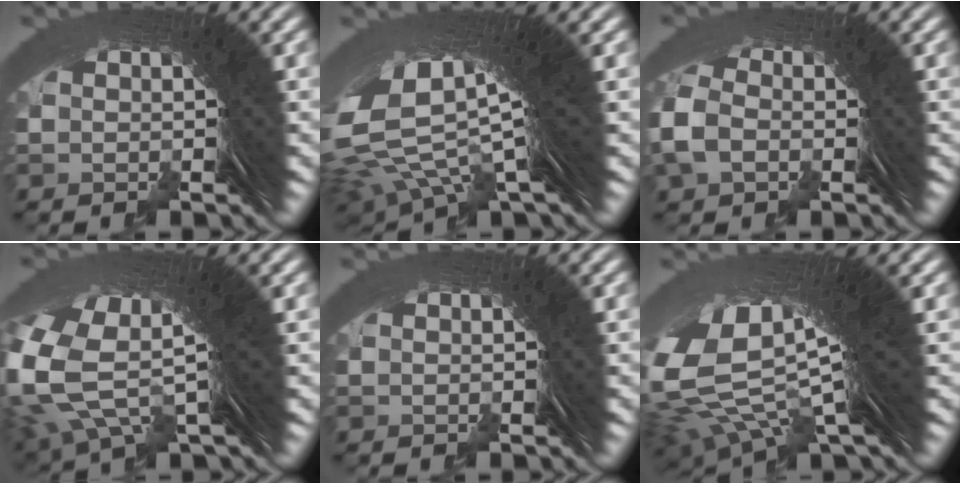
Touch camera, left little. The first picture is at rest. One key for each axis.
{"total": 13.5, "fx": 6.3, "fy": 5.8, "fz": 10.5, "tx": -0.206, "ty": 0.015, "tz": 0.099}
{"total": 2.9, "fx": -0.2, "fy": 2.5, "fz": 1.3, "tx": -0.021, "ty": 0.017, "tz": -0.014}
{"total": 11.2, "fx": 2.6, "fy": 6.8, "fz": 8.5, "tx": -0.199, "ty": -0.012, "tz": 0.044}
{"total": 0.0}
{"total": 14.7, "fx": 5.6, "fy": 6.8, "fz": 11.8, "tx": -0.241, "ty": -0.010, "tz": 0.097}